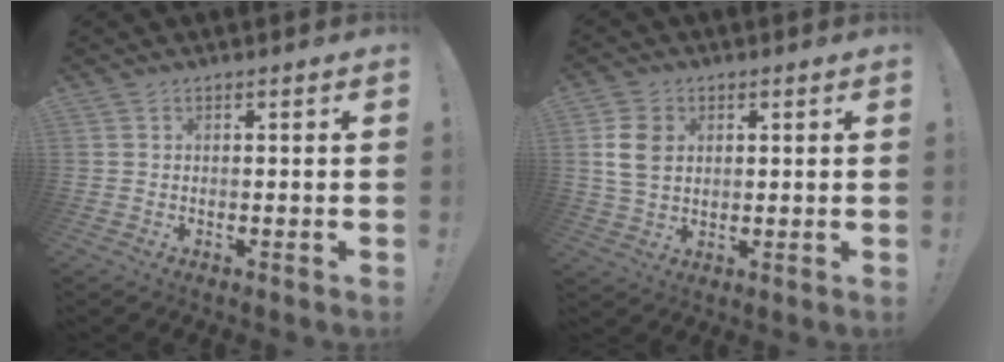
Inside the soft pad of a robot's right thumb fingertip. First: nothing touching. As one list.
[{"total": 8.4, "force": [2.2, 6.4, 5.0], "torque": [-0.106, 0.007, 0.043]}]